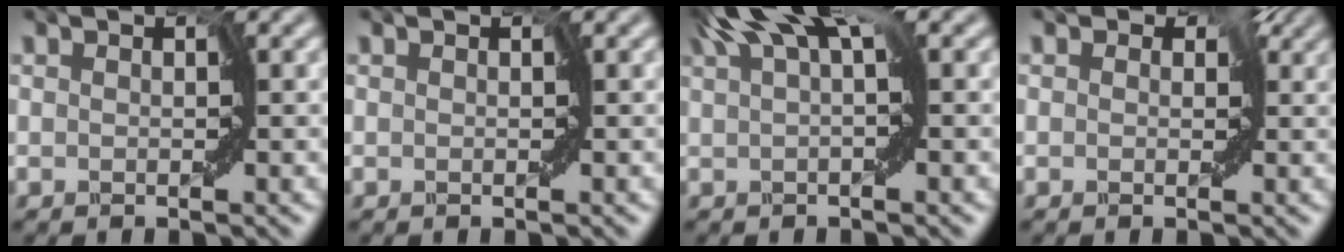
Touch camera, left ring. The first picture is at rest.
{"total": 0.0}
{"total": 5.3, "force": [2.5, 1.1, 4.5], "torque": [-0.074, 0.015, 0.037]}
{"total": 4.2, "force": [1.5, 2.8, 2.7], "torque": [-0.021, 0.018, -0.003]}